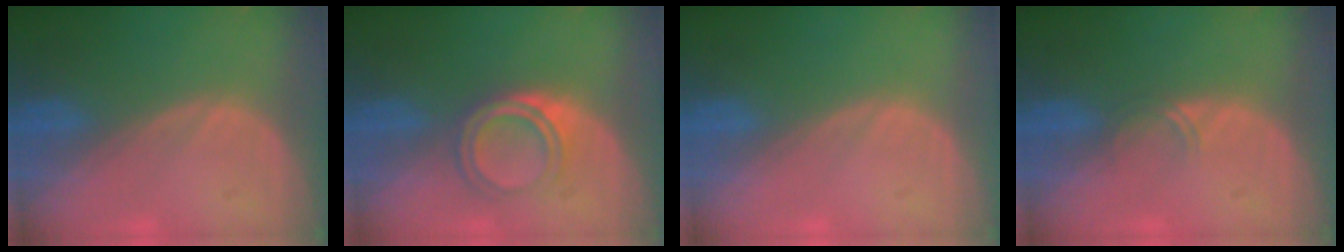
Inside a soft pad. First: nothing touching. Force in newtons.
{"total": 4.2, "press": 4.1, "slide": 0.5}
{"total": 0.0}
{"total": 1.4, "press": 1.1, "slide": 0.9}